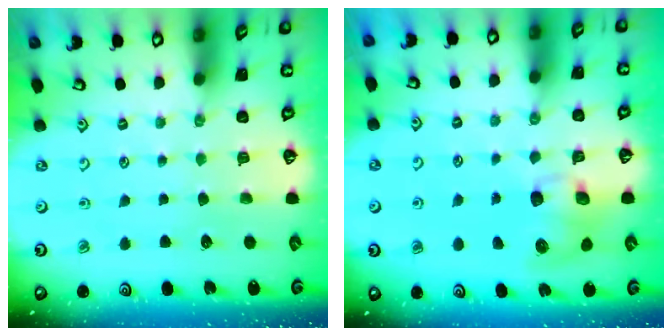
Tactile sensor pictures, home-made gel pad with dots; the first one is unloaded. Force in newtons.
{"total": 8.2, "press": 8.1, "slide": 1.2}